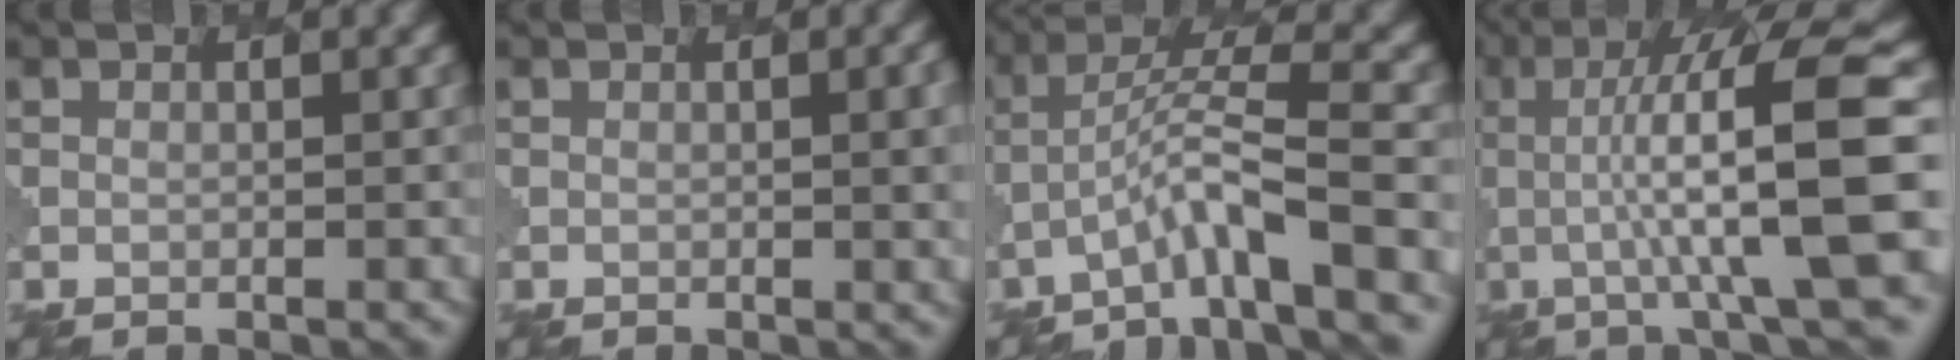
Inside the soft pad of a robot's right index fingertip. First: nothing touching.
{"total": 3.3, "force": [0.3, 1.1, 3.1], "torque": [-0.031, 0.002, 0.000]}
{"total": 5.2, "force": [-2.6, 0.3, 4.5], "torque": [-0.086, 0.014, -0.060]}
{"total": 11.6, "force": [0.4, 1.9, 11.5], "torque": [-0.172, 0.019, 0.001]}